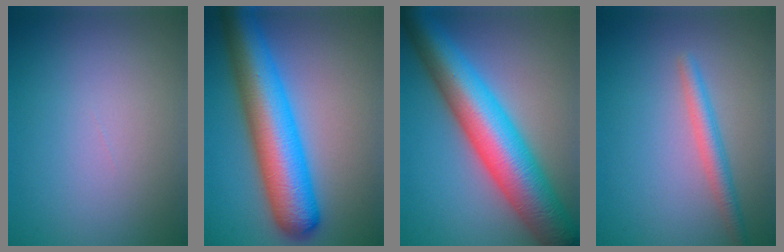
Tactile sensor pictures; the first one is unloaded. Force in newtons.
{"total": 10.6, "press": 10.6, "slide": 0.3}
{"total": 11.9, "press": 11.9, "slide": 0.2}
{"total": 2.4, "press": 2.4, "slide": 0.1}